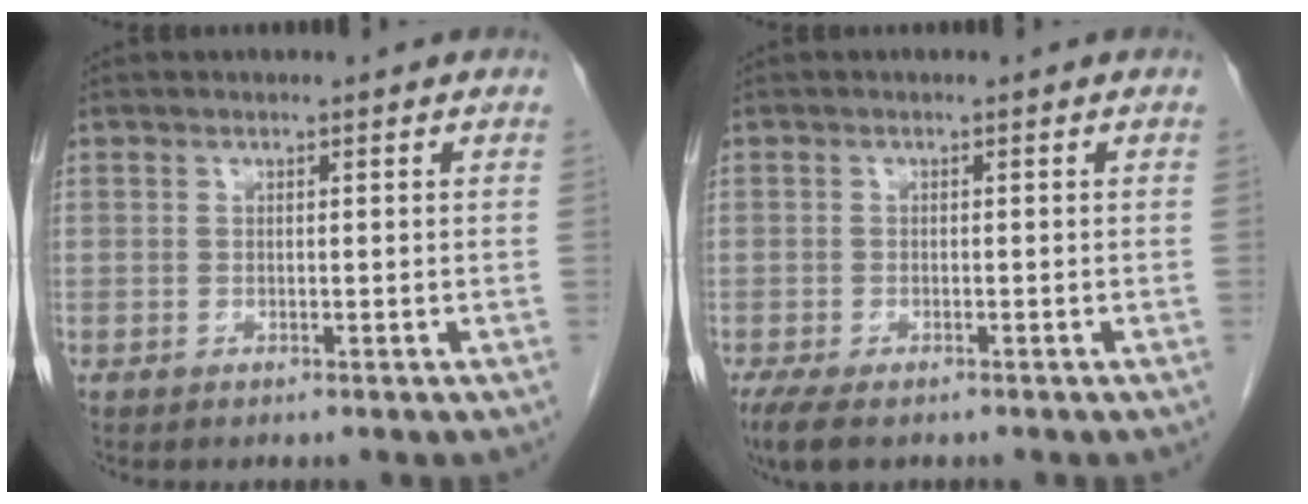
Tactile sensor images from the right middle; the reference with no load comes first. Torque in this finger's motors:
{"motor_torque": [0.49, -0.29, 0.03, 0.05]}